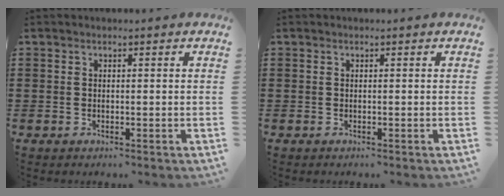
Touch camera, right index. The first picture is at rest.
{"total": 0.0}